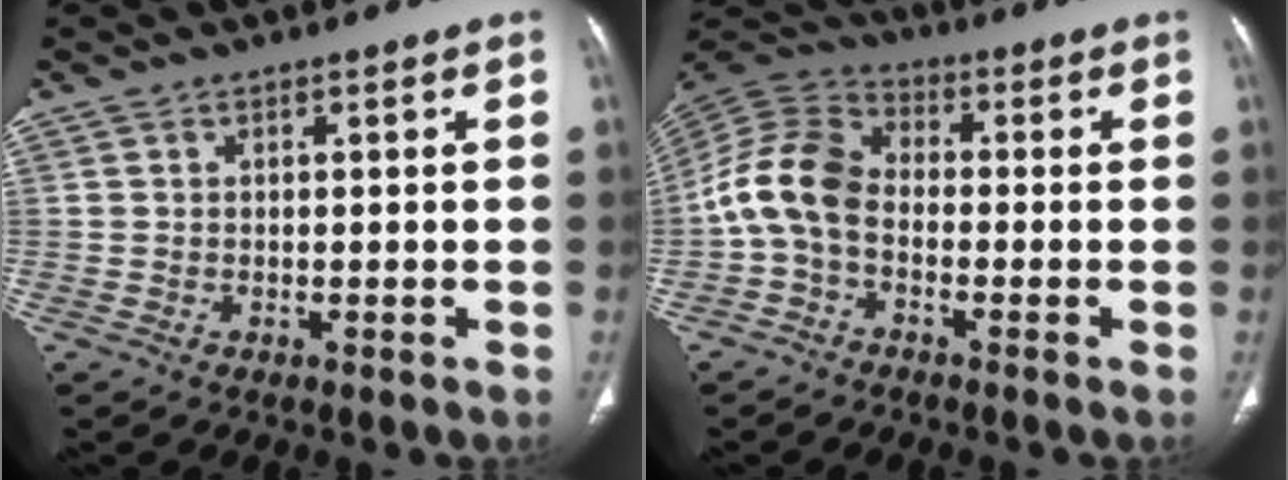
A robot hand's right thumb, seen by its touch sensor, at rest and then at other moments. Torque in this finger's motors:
{"motor_torque": [-0.08, 0.58, 0.85, -0.78, 0.21]}